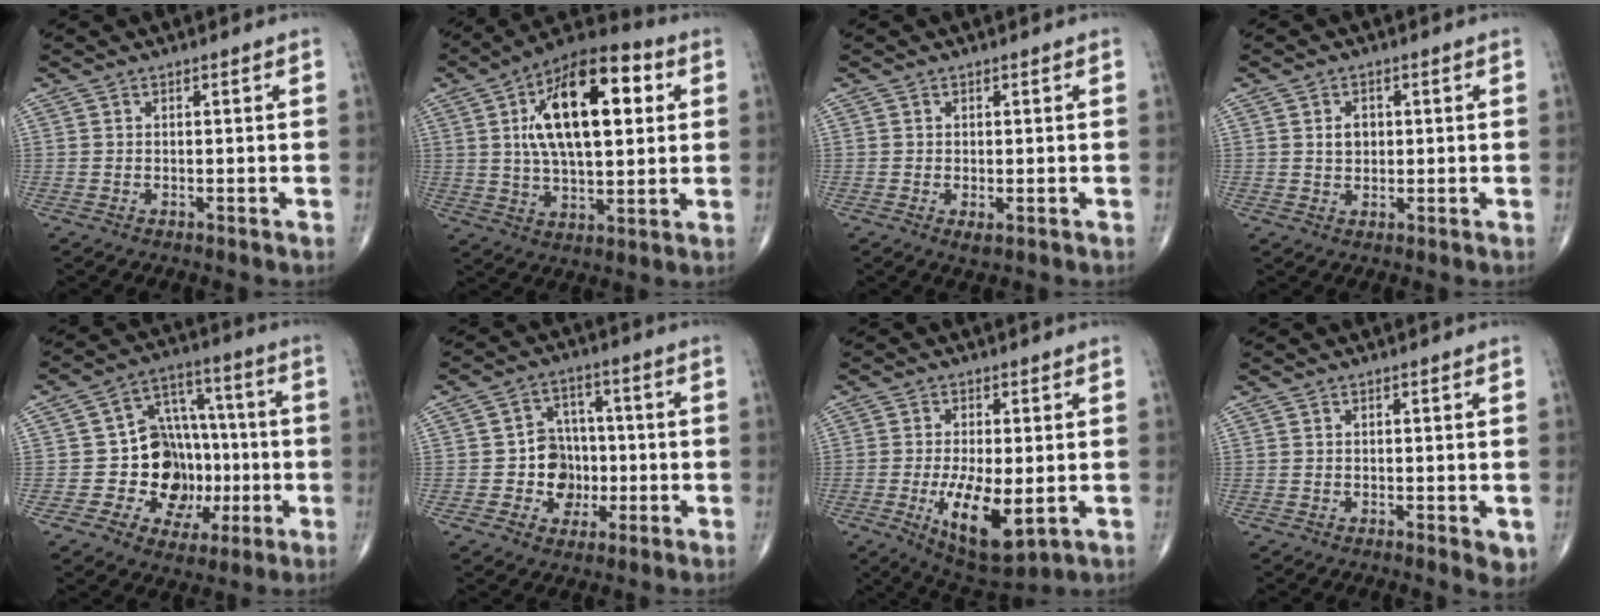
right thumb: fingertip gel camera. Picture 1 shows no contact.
{"total": 21.2, "force": [5.2, 9.8, 18.0], "torque": [-0.275, 0.011, 0.078]}
{"total": 1.7, "force": [-0.5, 0.8, 1.4], "torque": [-0.026, -0.004, -0.007]}
{"total": 2.9, "force": [0.5, 2.3, 1.8], "torque": [-0.020, 0.001, 0.008]}
{"total": 15.8, "force": [-2.3, 12.6, 9.2], "torque": [-0.076, 0.037, -0.029]}
{"total": 8.4, "force": [-1.3, 7.4, 3.6], "torque": [-0.007, 0.020, -0.026]}
{"total": 12.0, "force": [-2.8, 4.8, 10.6], "torque": [-0.181, -0.019, -0.033]}
{"total": 2.8, "force": [-0.6, 1.0, 2.5], "torque": [-0.025, -0.007, -0.007]}